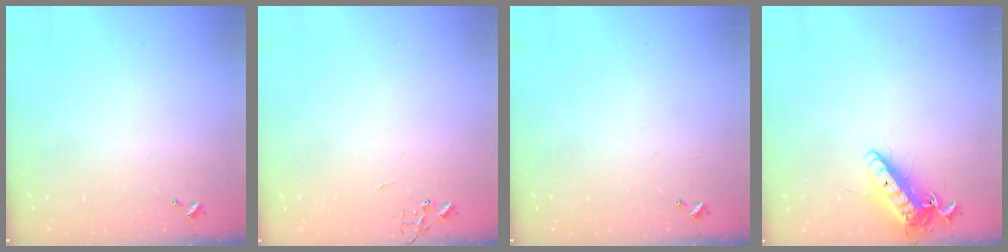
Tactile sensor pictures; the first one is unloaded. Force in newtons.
{"total": 0.0}
{"total": 0.0}
{"total": 14.0, "press": 13.9, "slide": 2.0}